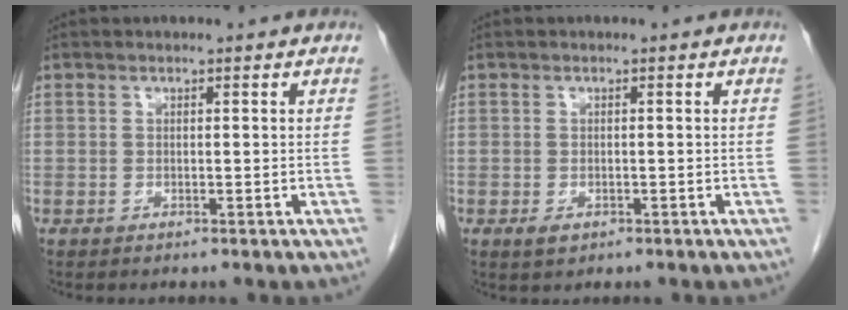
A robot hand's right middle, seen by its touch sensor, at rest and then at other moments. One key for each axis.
{"total": 1.5, "fx": -0.7, "fy": 0.9, "fz": 1.0, "tx": -0.019, "ty": -0.001, "tz": -0.004}